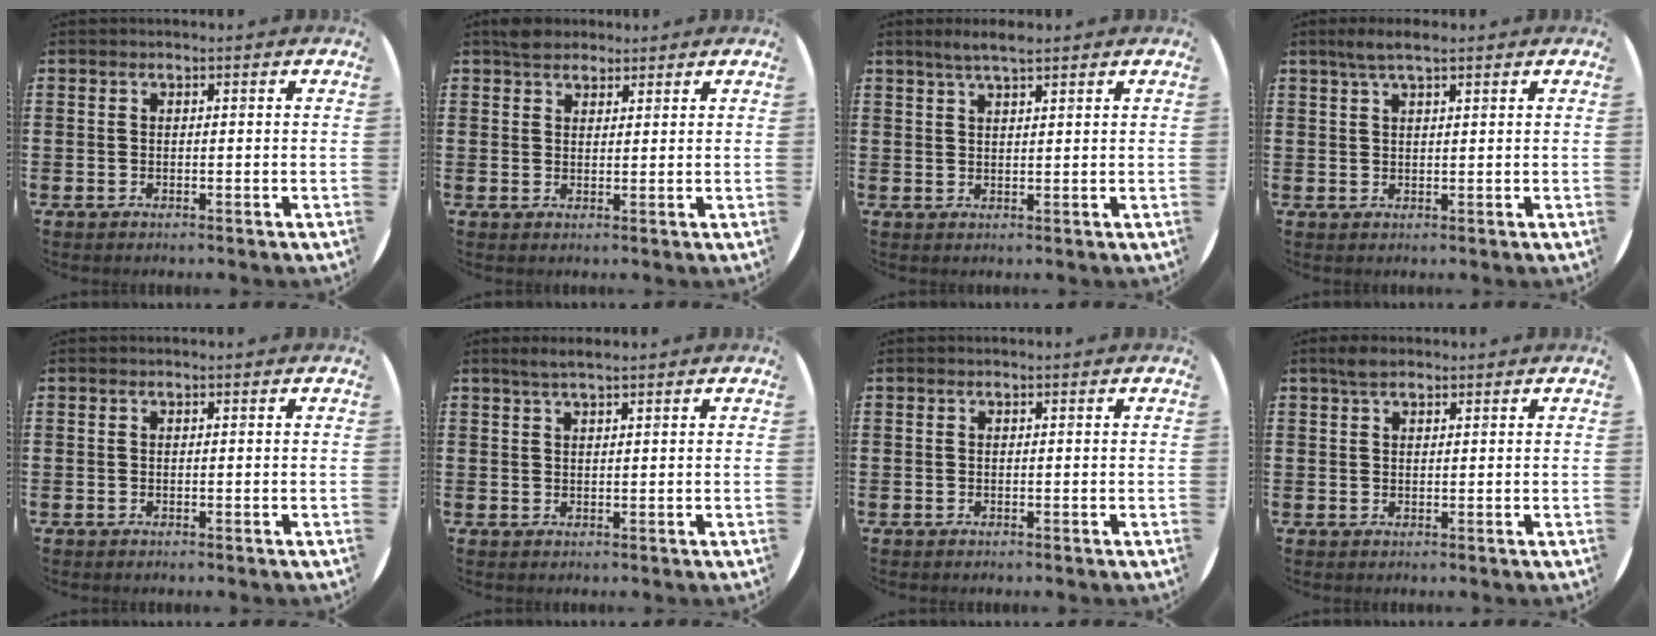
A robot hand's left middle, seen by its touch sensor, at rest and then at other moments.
{"total": 2.5, "force": [2.2, 1.1, 0.2], "torque": [-0.001, 0.004, 0.042]}
{"total": 2.9, "force": [2.4, 0.3, 1.7], "torque": [-0.036, 0.004, 0.042]}
{"total": 2.8, "force": [2.0, 0.4, 1.9], "torque": [-0.039, 0.006, 0.034]}
{"total": 0.0}
{"total": 1.9, "force": [1.5, 0.1, 1.1], "torque": [-0.023, 0.003, 0.026]}
{"total": 0.0}
{"total": 2.2, "force": [1.7, 0.9, 1.0], "torque": [-0.014, 0.003, 0.029]}